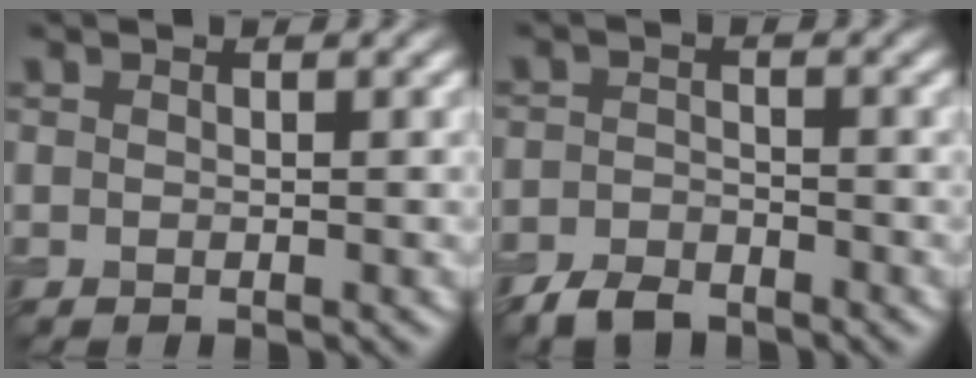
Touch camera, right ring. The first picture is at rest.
{"total": 2.7, "force": [-2.3, 1.2, 0.9], "torque": [-0.018, 0.000, -0.051]}